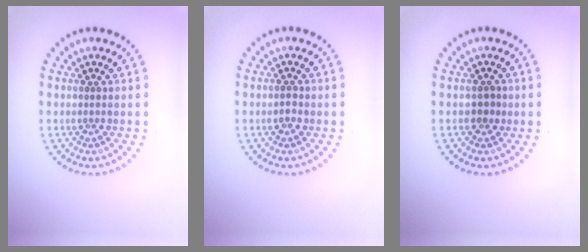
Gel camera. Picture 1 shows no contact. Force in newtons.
{"total": 1.0, "press": 1.0, "slide": 0.1}
{"total": 1.3, "press": 1.1, "slide": 0.6}